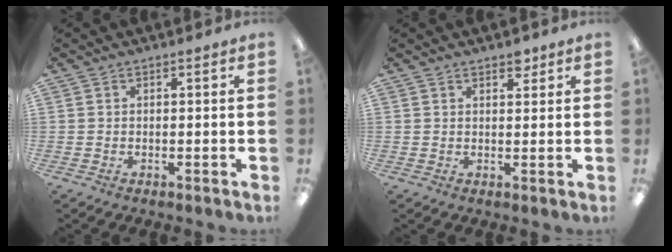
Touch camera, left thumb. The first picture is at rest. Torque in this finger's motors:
{"motor_torque": [-0.05, 0.03, -0.45, 0.19, 0.02]}